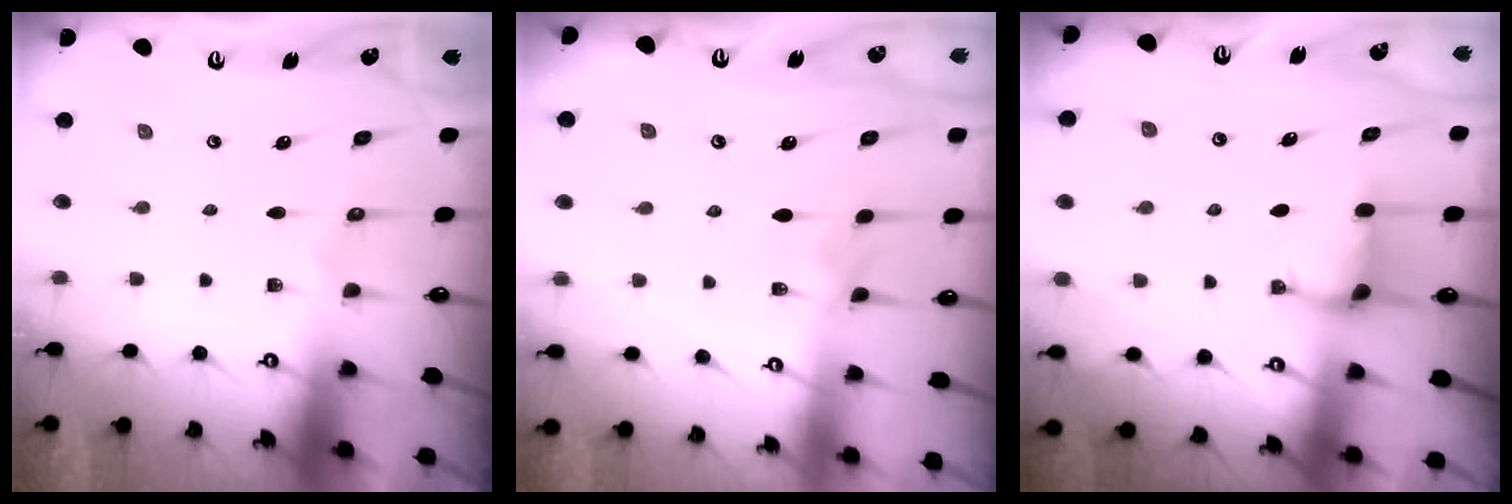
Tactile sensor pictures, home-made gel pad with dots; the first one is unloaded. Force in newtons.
{"total": 2.5, "press": 2.5, "slide": 0.4}
{"total": 2.6, "press": 2.6, "slide": 0.3}